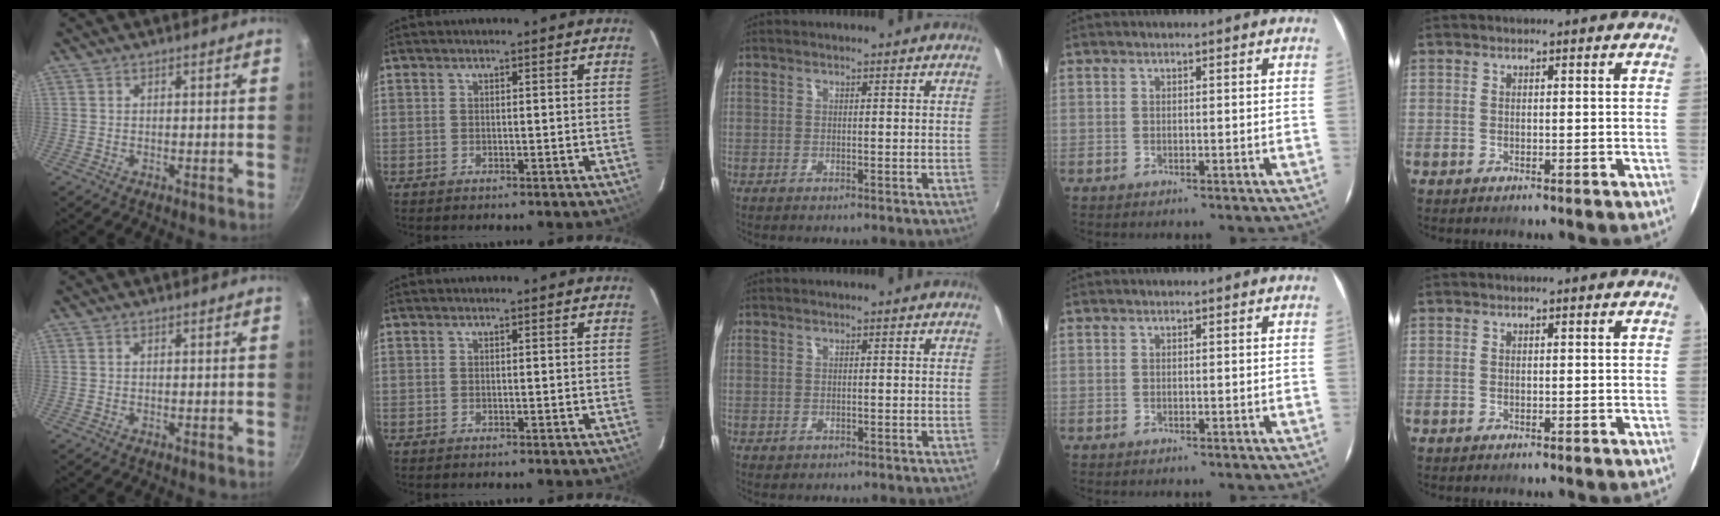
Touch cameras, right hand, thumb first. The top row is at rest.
{"middle": {"total": 0.5, "force": [-0.2, 0.5, 0.1], "torque": [0.000, -0.003, -0.003]}}